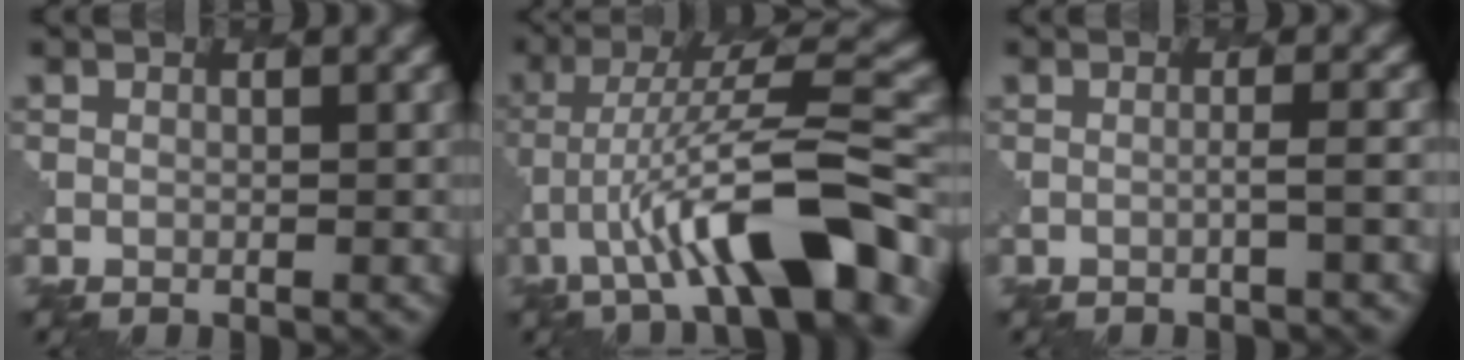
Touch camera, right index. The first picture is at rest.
{"total": 10.9, "force": [-4.8, 2.2, 9.6], "torque": [-0.151, 0.021, -0.072]}
{"total": 1.4, "force": [-0.4, 0.2, 1.3], "torque": [-0.005, 0.010, -0.017]}